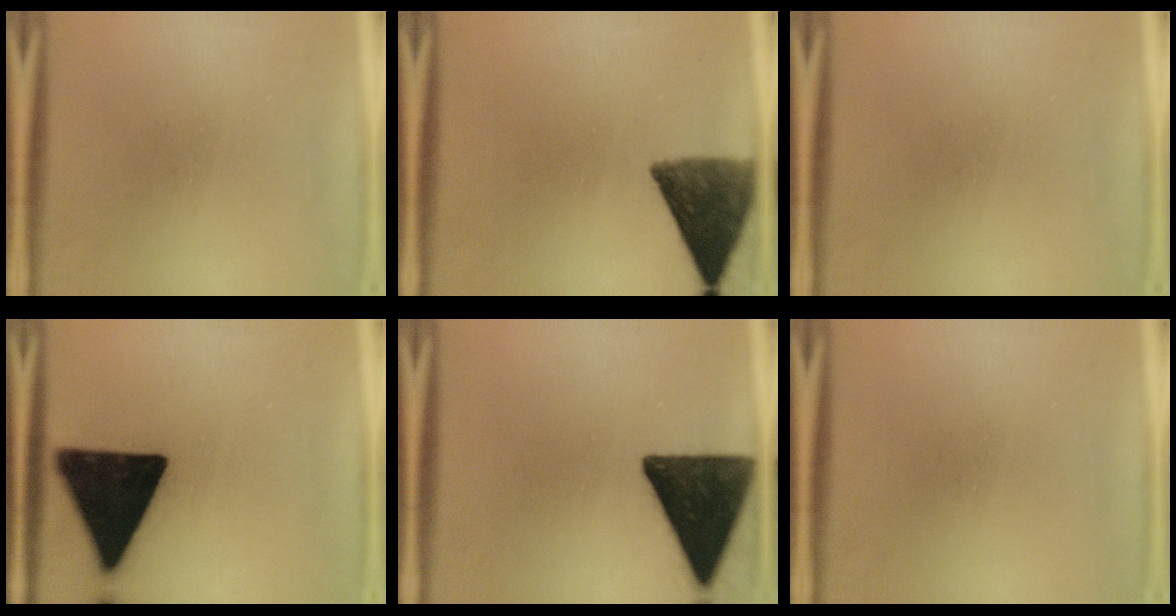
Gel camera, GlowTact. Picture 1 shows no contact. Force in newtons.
{"total": 10.7}
{"total": 0.0}
{"total": 19.9}
{"total": 16.2}
{"total": 0.0}